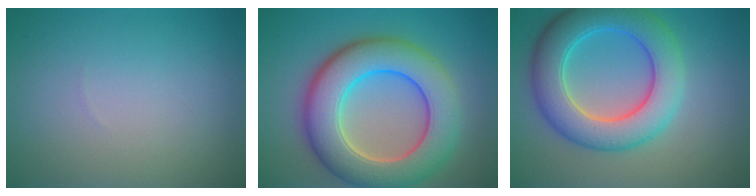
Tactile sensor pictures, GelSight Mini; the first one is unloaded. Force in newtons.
{"total": 10.5, "press": 10.5, "slide": 0.6}
{"total": 8.3, "press": 8.2, "slide": 0.5}